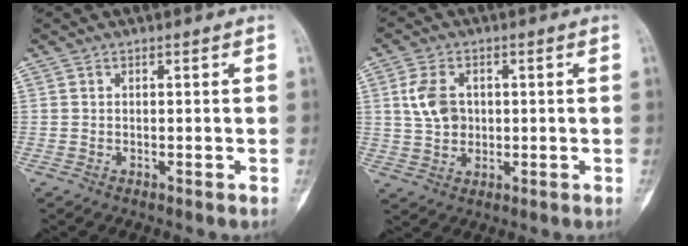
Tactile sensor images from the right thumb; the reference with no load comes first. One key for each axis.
{"total": 6.6, "fx": 1.0, "fy": 4.8, "fz": 4.4, "tx": -0.078, "ty": 0.001, "tz": 0.022}